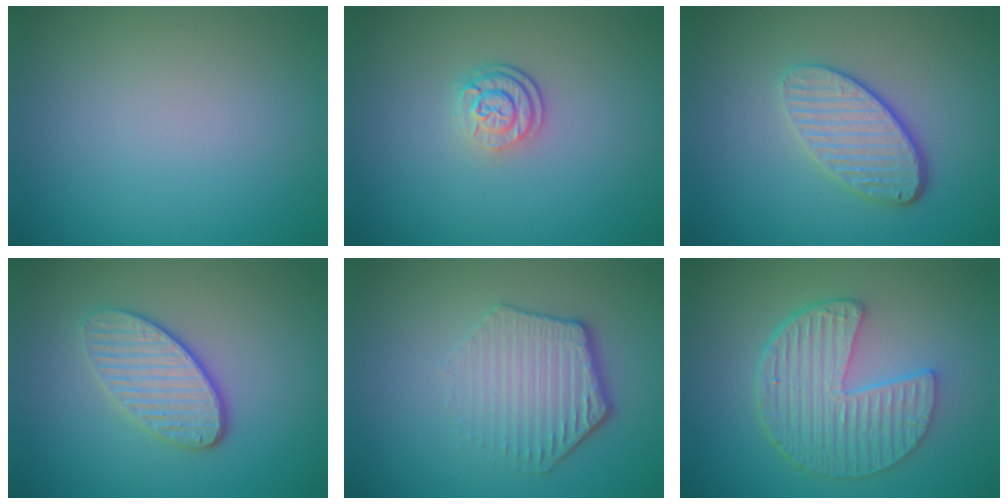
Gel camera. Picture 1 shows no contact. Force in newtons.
{"total": 2.7, "press": 2.0, "slide": 1.8}
{"total": 4.2, "press": 3.2, "slide": 2.8}
{"total": 3.7, "press": 3.2, "slide": 1.9}
{"total": 4.3, "press": 3.3, "slide": 2.7}
{"total": 6.3, "press": 4.8, "slide": 4.1}